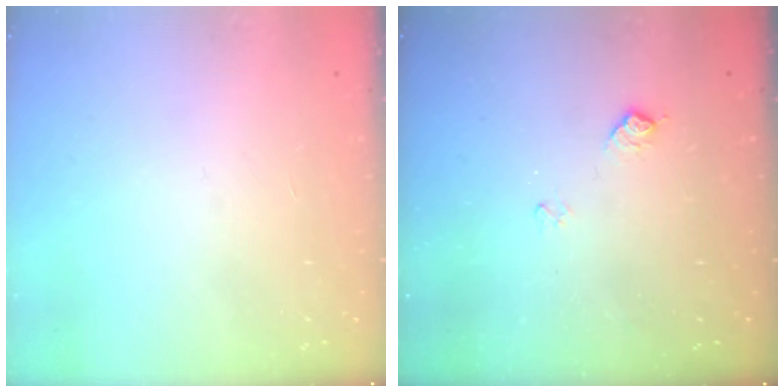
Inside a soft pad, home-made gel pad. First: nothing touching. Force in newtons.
{"total": 6.1, "press": 6.1, "slide": 0.8}